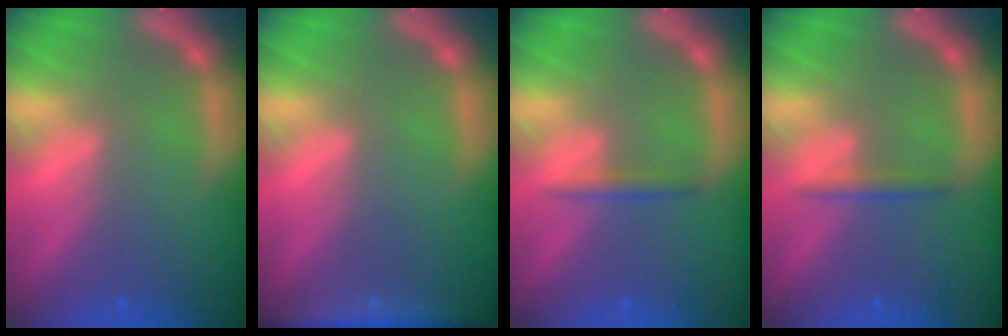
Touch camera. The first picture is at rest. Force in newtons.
{"total": 3.9}
{"total": 1.4}
{"total": 1.4}